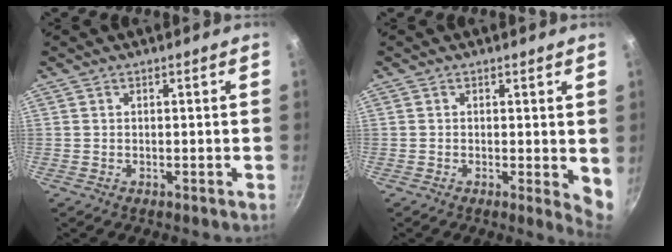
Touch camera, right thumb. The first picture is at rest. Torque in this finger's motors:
{"motor_torque": [-0.06, 0.54, 0.11, 0.01, 0.00]}